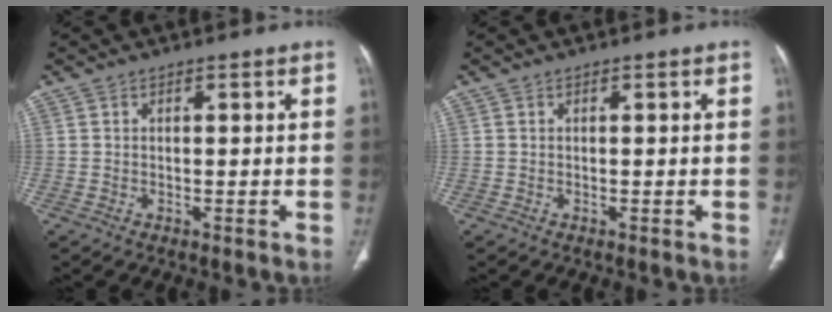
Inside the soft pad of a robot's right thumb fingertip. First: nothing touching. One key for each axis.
{"total": 0.0}